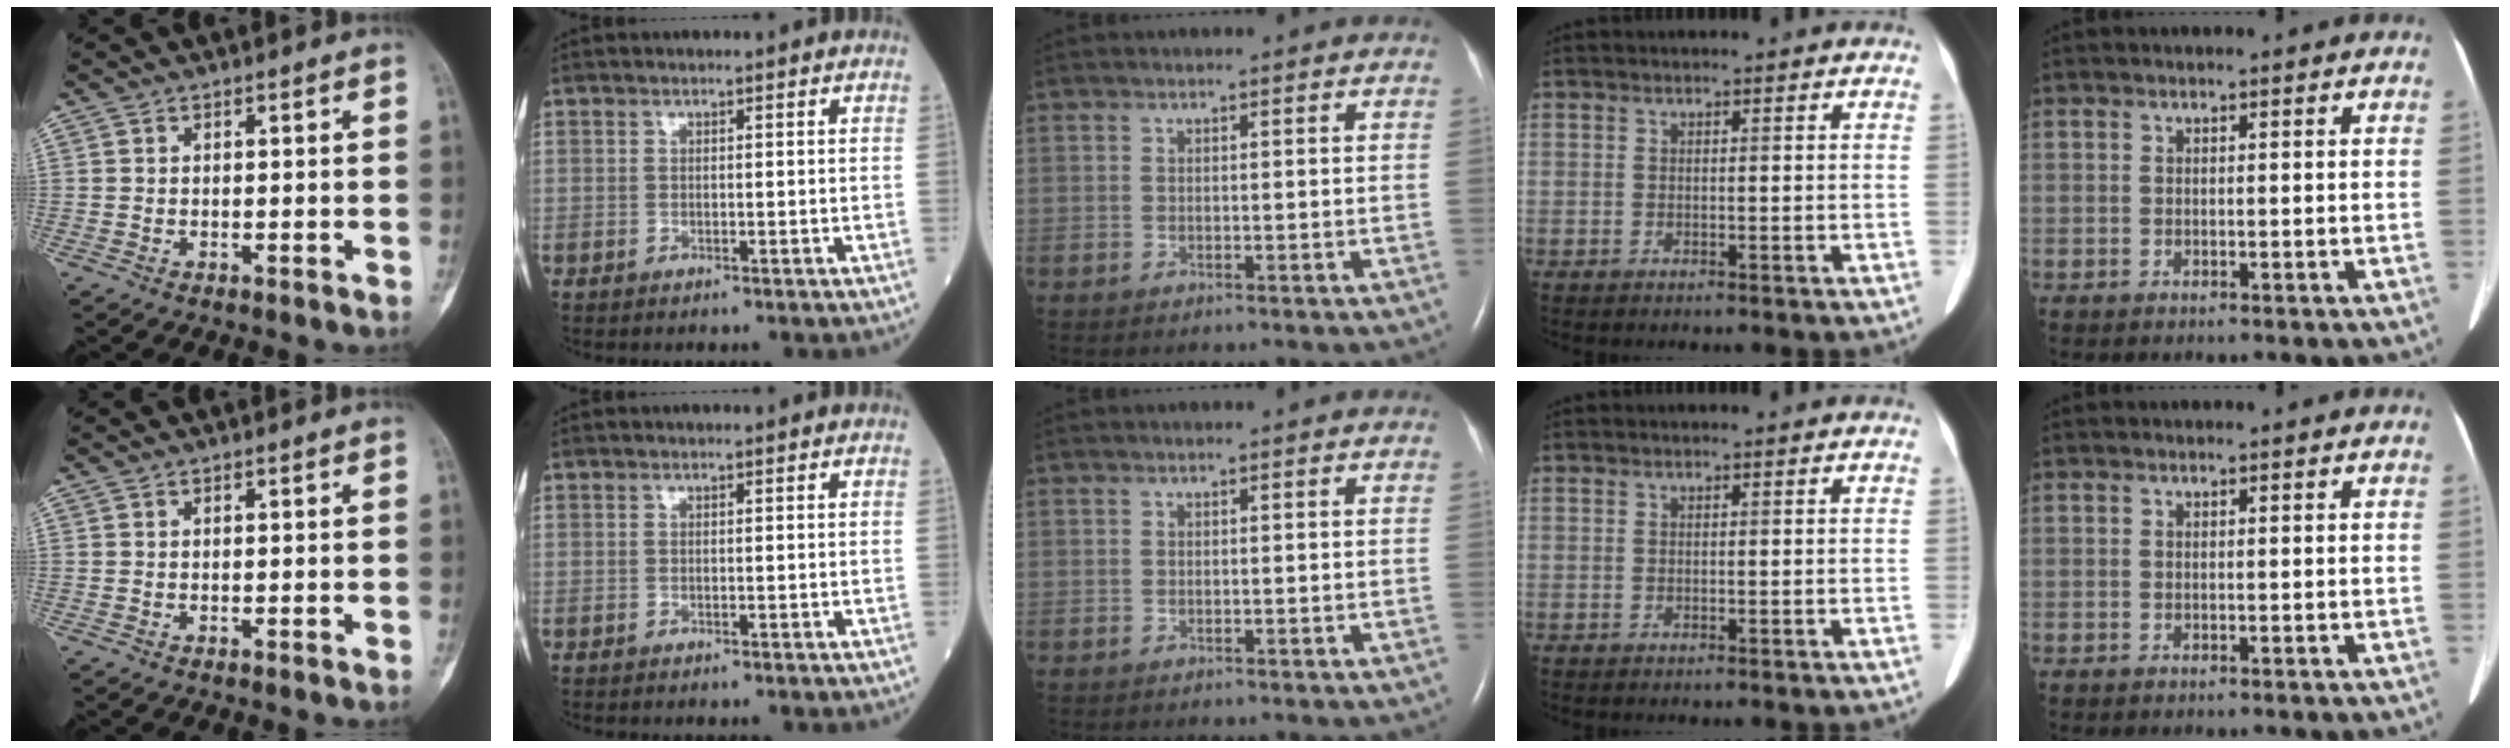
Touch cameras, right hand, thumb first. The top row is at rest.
{}